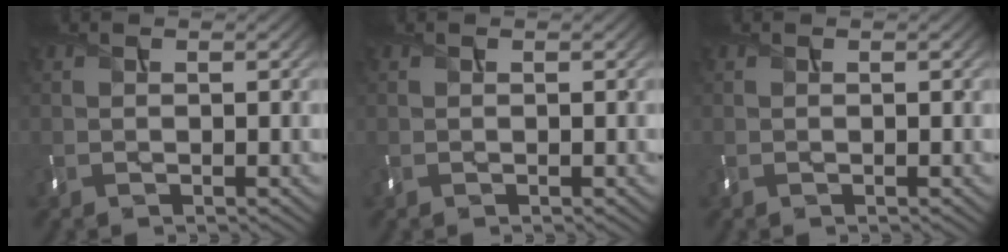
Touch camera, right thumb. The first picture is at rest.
{"total": 0.0}
{"total": 0.0}